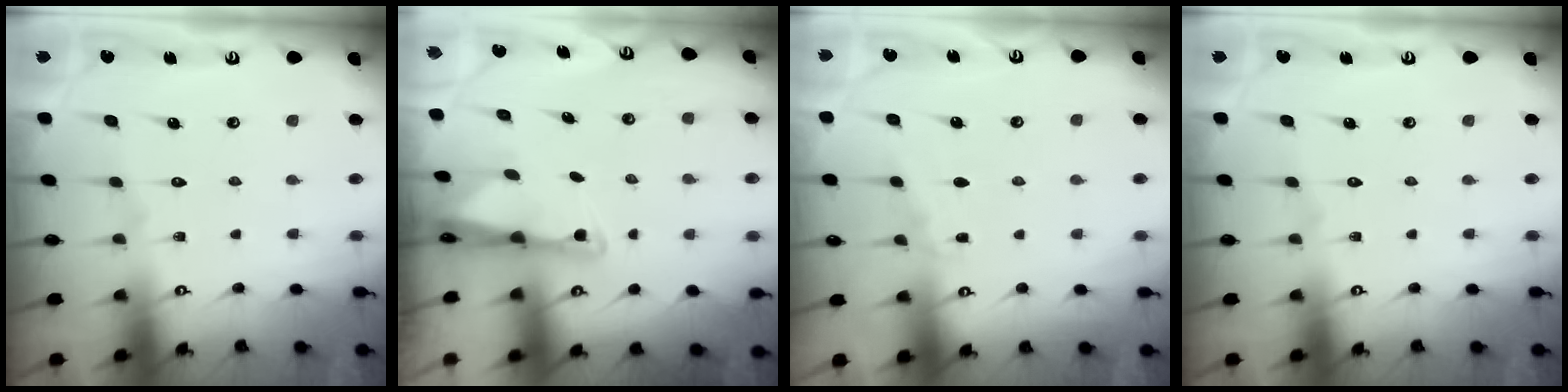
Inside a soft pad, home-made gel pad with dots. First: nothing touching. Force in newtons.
{"total": 2.0, "press": 2.0, "slide": 0.3}
{"total": 3.1, "press": 3.1, "slide": 0.4}
{"total": 0.0}